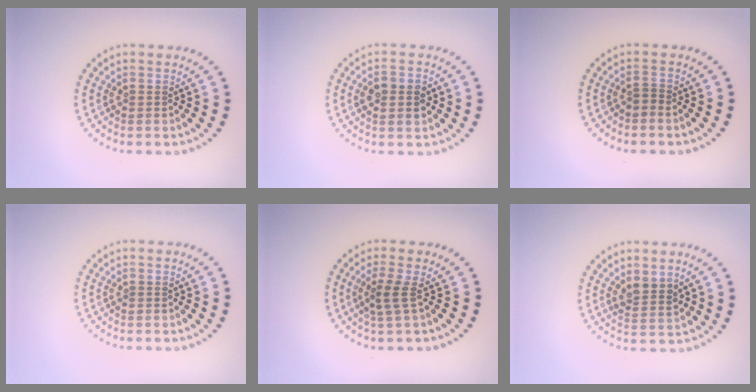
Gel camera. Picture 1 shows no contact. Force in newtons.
{"total": 2.7, "press": 2.7, "slide": 0.1}
{"total": 0.7, "press": 0.3, "slide": 0.6}
{"total": 0.0}
{"total": 2.0, "press": 1.3, "slide": 1.5}
{"total": 2.2, "press": 2.0, "slide": 1.0}